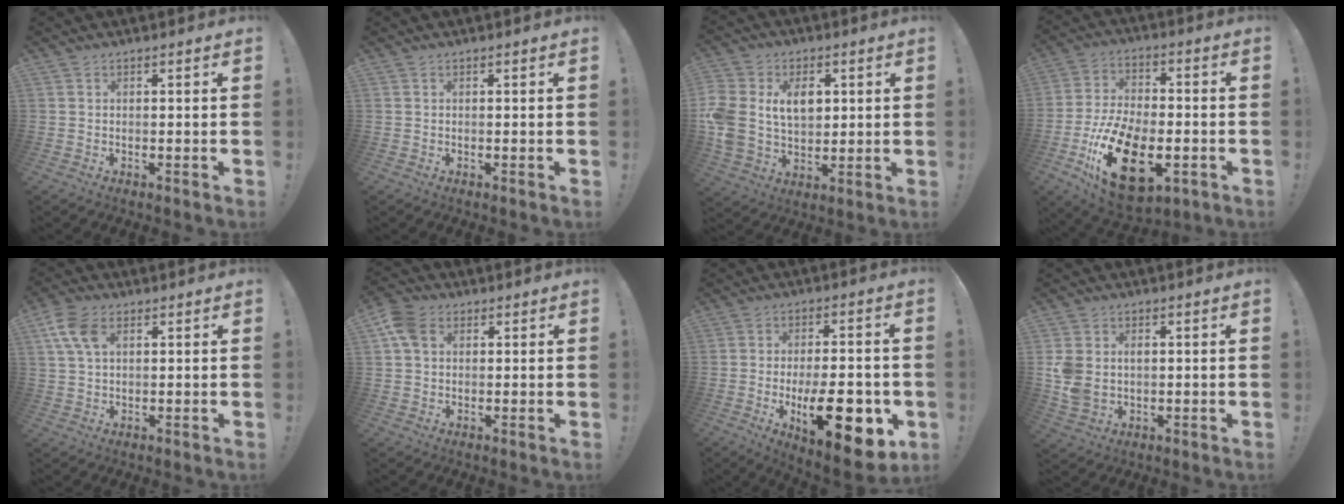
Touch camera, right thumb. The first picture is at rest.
{"total": 0.0}
{"total": 13.5, "force": [3.2, 10.4, 8.0], "torque": [-0.149, -0.010, 0.062]}
{"total": 22.3, "force": [-8.1, 12.3, 16.8], "torque": [-0.318, 0.045, -0.123]}
{"total": 8.3, "force": [3.1, 5.1, 5.8], "torque": [-0.120, 0.000, 0.061]}
{"total": 7.1, "force": [2.3, 5.3, 4.1], "torque": [-0.076, 0.004, 0.048]}
{"total": 19.4, "force": [-5.5, 8.2, 16.7], "torque": [-0.226, 0.022, -0.073]}
{"total": 6.2, "force": [1.3, 4.9, 3.6], "torque": [-0.069, -0.004, 0.022]}